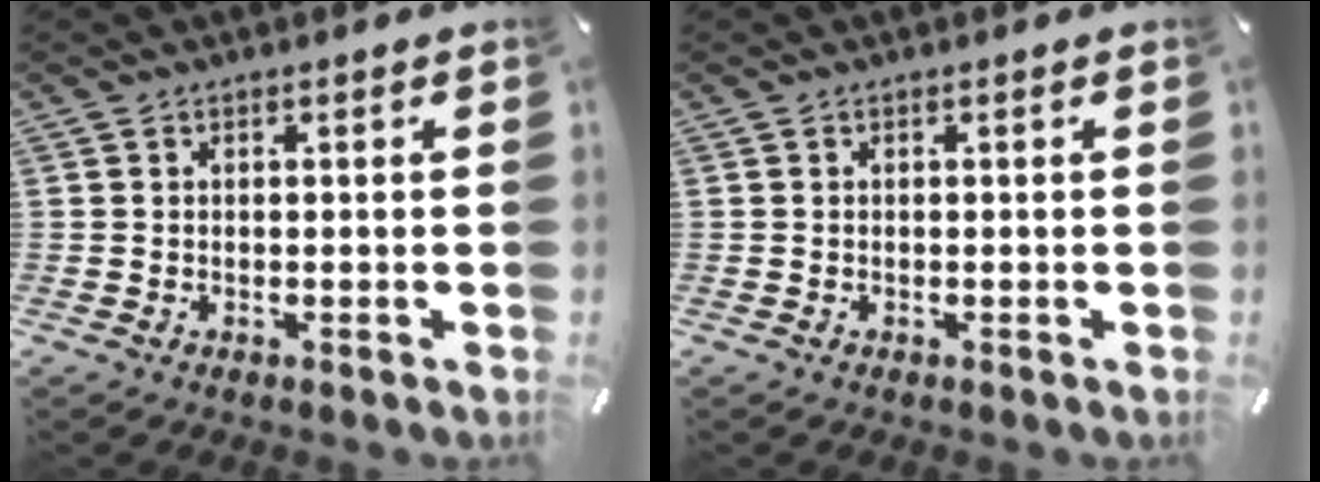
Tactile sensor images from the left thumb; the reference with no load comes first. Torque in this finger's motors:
{"motor_torque": [0.00, 0.00, 0.02, -0.02, 0.00]}